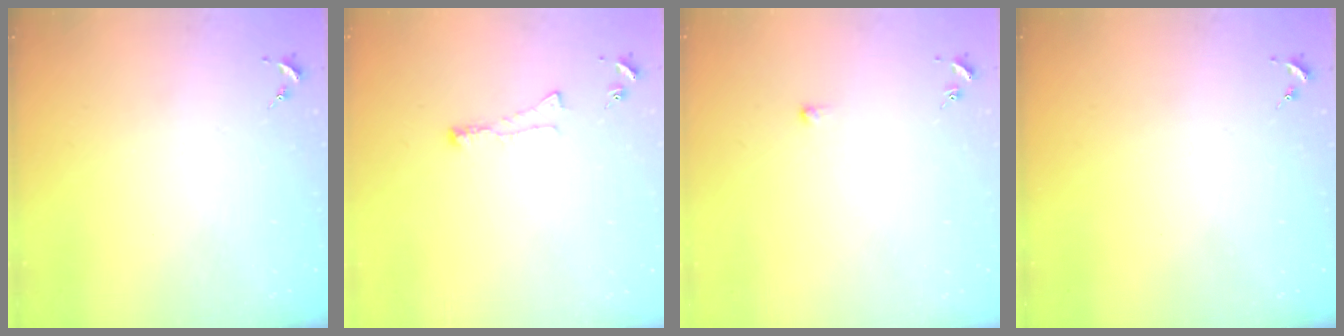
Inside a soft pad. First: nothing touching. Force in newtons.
{"total": 4.1, "press": 4.1, "slide": 0.8}
{"total": 2.7, "press": 2.7, "slide": 0.6}
{"total": 0.0}